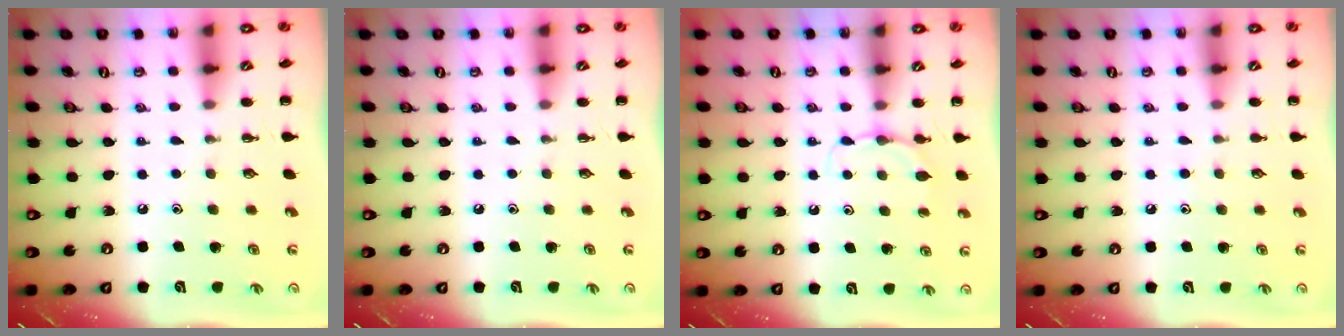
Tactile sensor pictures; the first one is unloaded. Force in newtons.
{"total": 0.0}
{"total": 5.1, "press": 4.9, "slide": 1.6}
{"total": 4.8, "press": 4.4, "slide": 1.9}